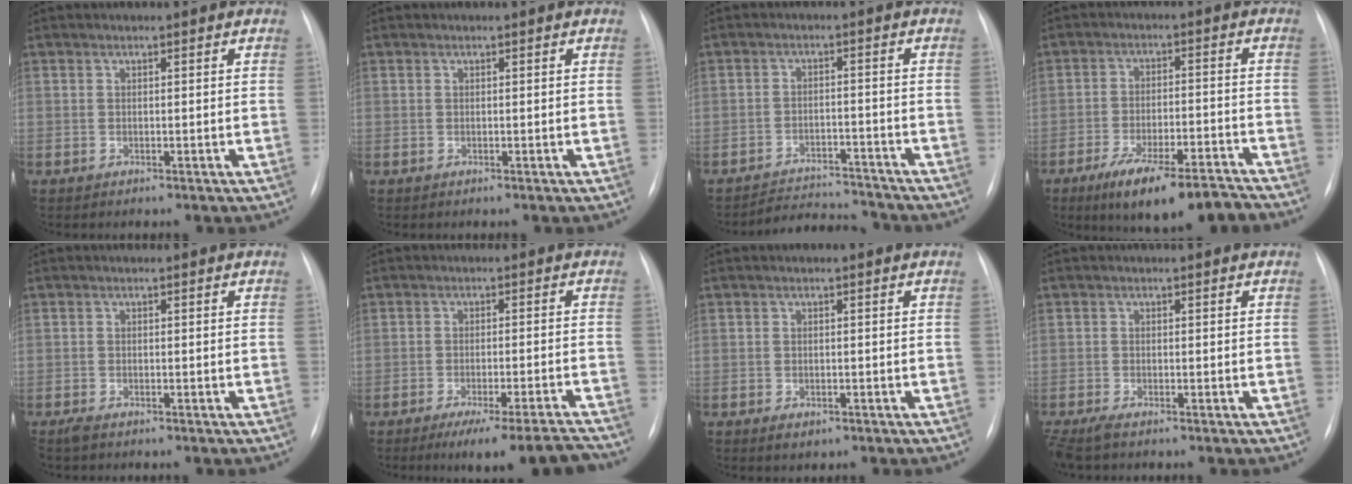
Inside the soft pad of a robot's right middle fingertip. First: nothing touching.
{"total": 0.0}
{"total": 6.9, "force": [-6.8, 1.0, -0.5], "torque": [0.009, 0.009, -0.107]}
{"total": 13.2, "force": [-10.2, 2.8, 7.8], "torque": [-0.117, 0.002, -0.163]}
{"total": 1.5, "force": [-1.2, 0.4, 0.8], "torque": [-0.020, -0.005, -0.020]}
{"total": 10.7, "force": [-9.5, -1.3, 4.7], "torque": [-0.049, -0.001, -0.141]}
{"total": 1.7, "force": [-0.9, 1.0, 0.9], "torque": [-0.013, 0.001, -0.005]}
{"total": 2.9, "force": [-2.3, 0.5, 1.8], "torque": [-0.038, -0.011, -0.041]}